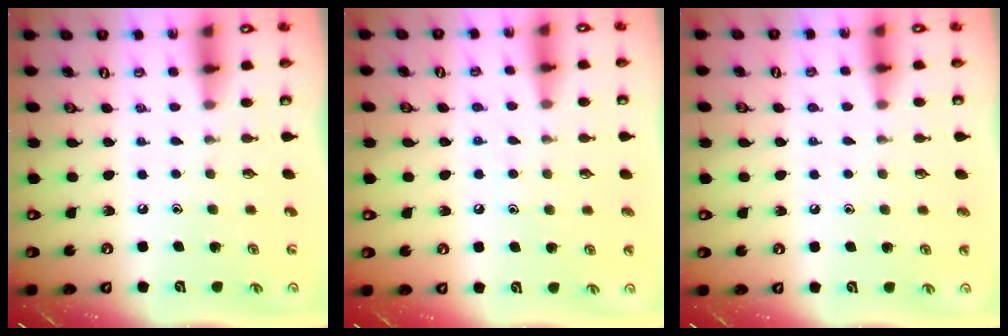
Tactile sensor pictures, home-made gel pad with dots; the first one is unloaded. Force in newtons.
{"total": 6.6, "press": 6.6, "slide": 0.6}
{"total": 4.3, "press": 4.2, "slide": 0.4}